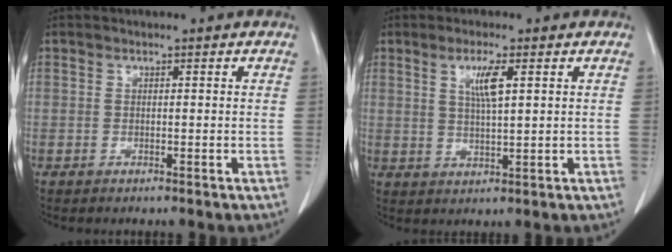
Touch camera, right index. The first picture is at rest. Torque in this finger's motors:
{"motor_torque": [0.37, 0.17, 0.09, 0.05]}